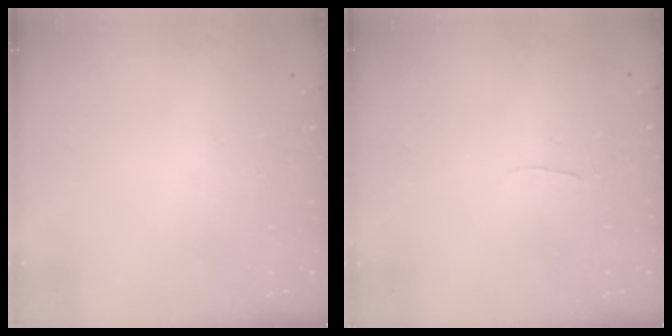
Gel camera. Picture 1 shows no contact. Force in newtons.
{"total": 2.0, "press": 2.0, "slide": 0.2}